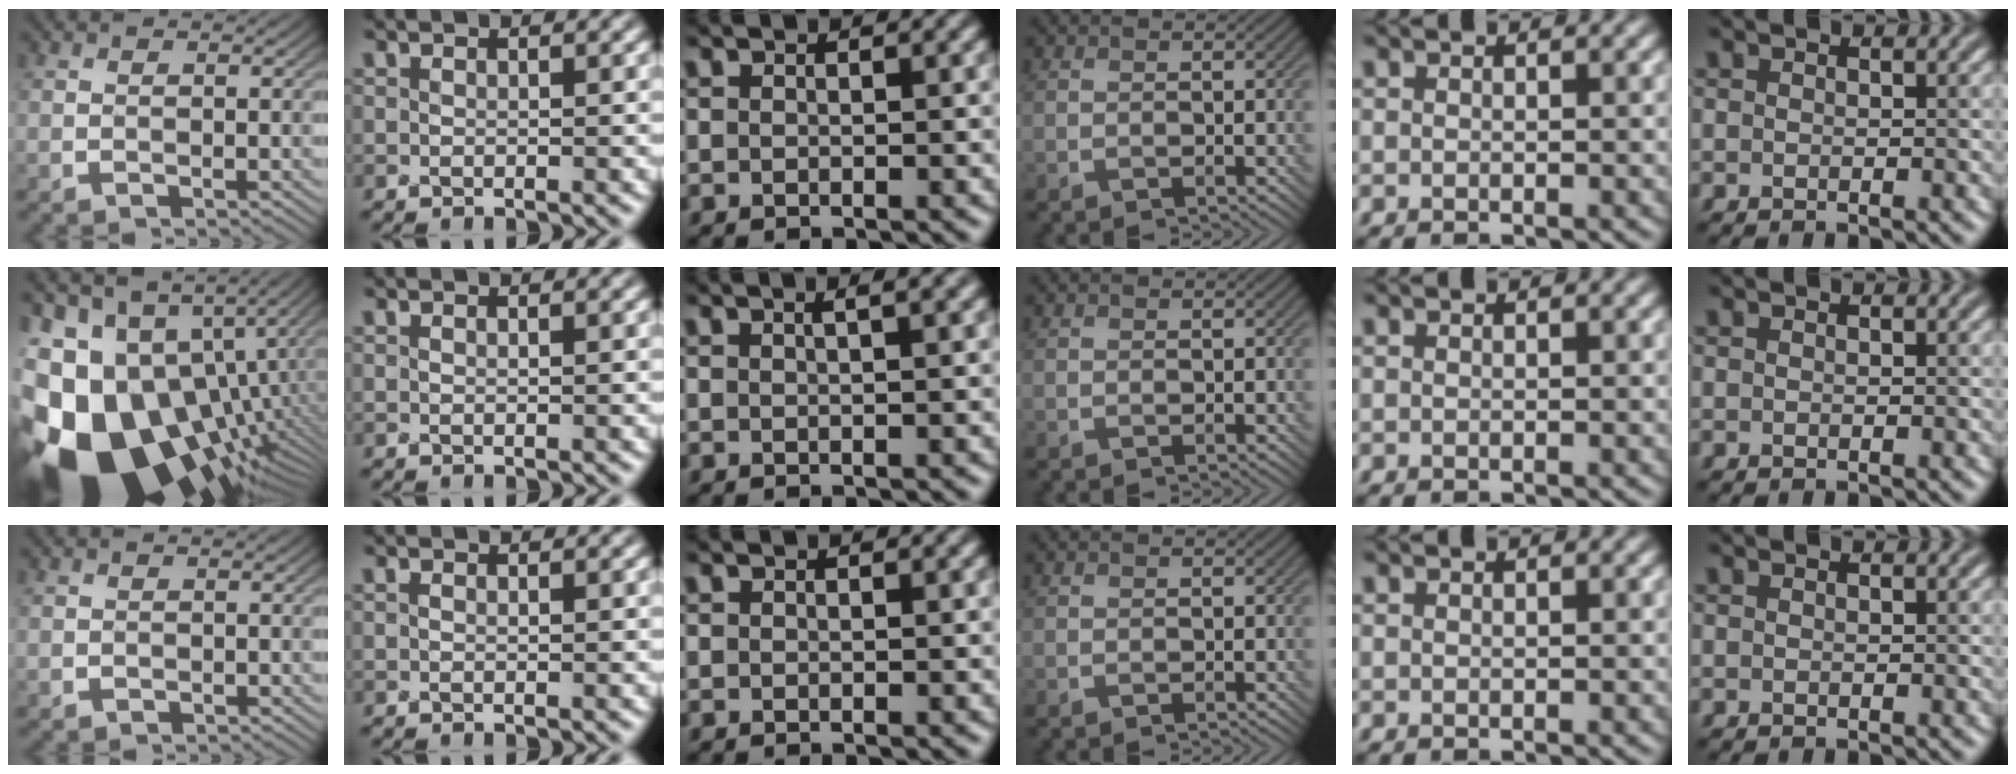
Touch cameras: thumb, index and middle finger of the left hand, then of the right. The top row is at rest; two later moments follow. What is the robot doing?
{"motion": "screw", "object": "bottle cap"}